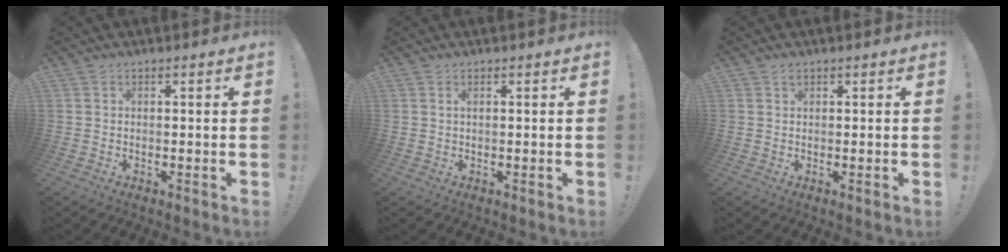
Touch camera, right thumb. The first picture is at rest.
{"total": 1.1, "force": [0.2, 0.2, 1.1], "torque": [-0.015, -0.001, 0.002]}
{"total": 0.8, "force": [0.6, 0.4, 0.4], "torque": [-0.006, 0.000, 0.011]}